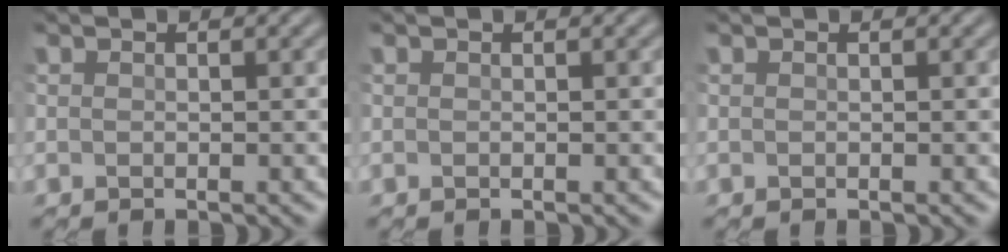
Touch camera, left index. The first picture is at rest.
{"total": 0.0}
{"total": 0.0}